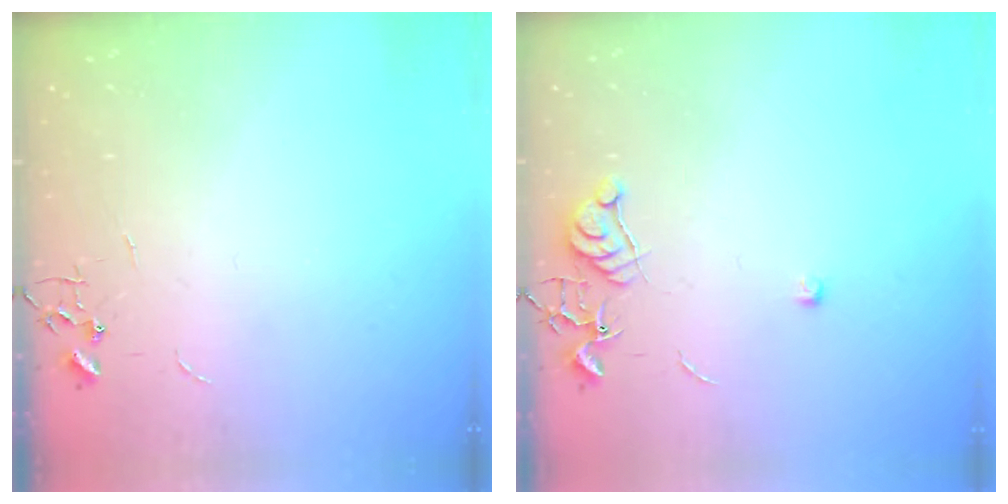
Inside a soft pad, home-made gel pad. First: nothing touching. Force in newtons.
{"total": 6.6, "press": 6.6, "slide": 0.7}